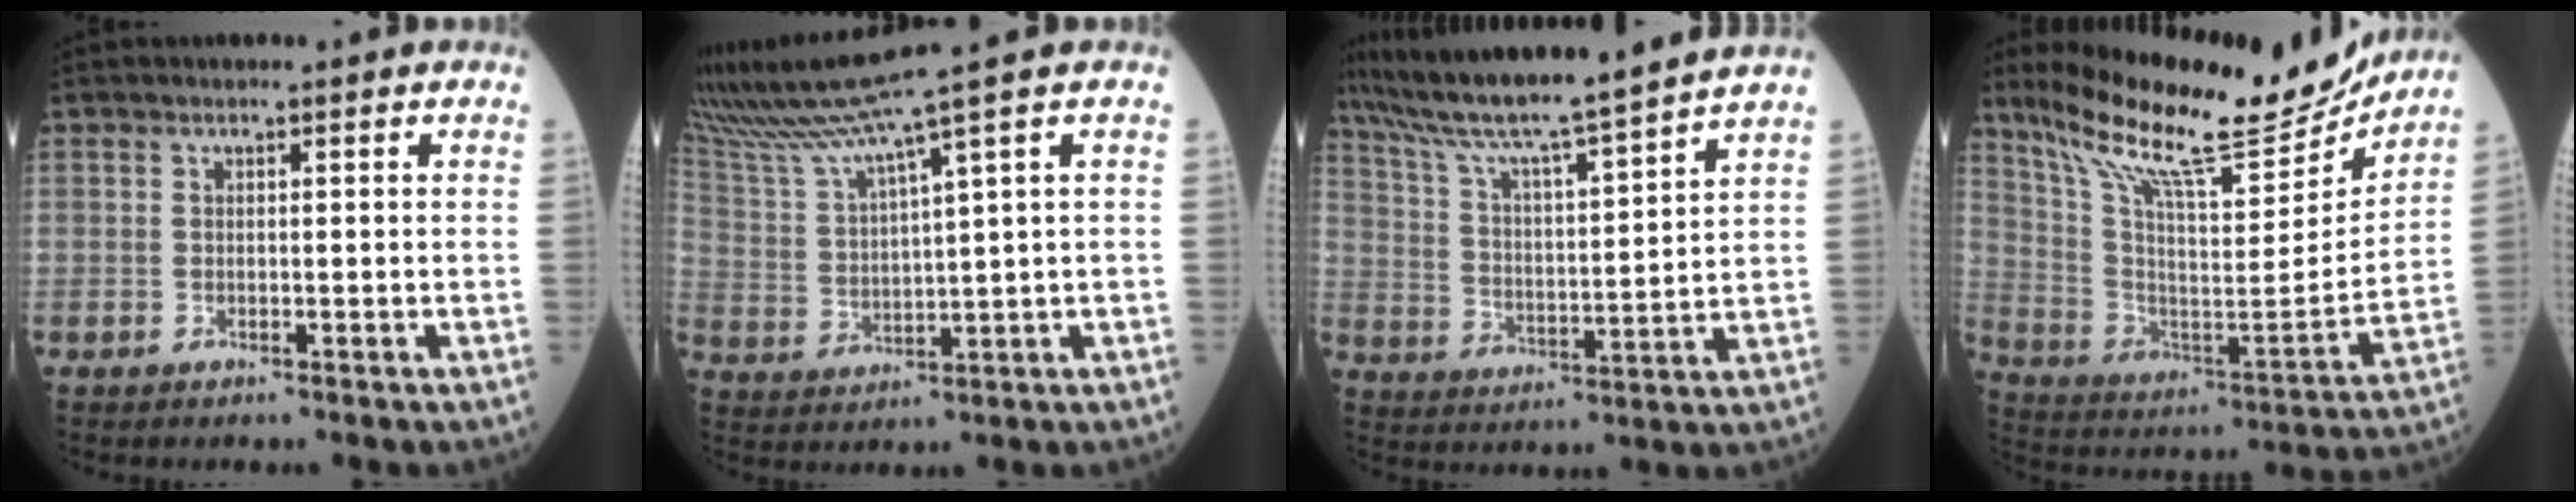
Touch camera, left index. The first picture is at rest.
{"total": 10.5, "force": [8.5, -2.5, 5.6], "torque": [-0.112, 0.000, 0.168]}
{"total": 16.6, "force": [14.6, -1.6, 7.8], "torque": [-0.141, -0.005, 0.238]}
{"total": 23.0, "force": [20.0, 3.2, 10.9], "torque": [-0.196, -0.034, 0.315]}